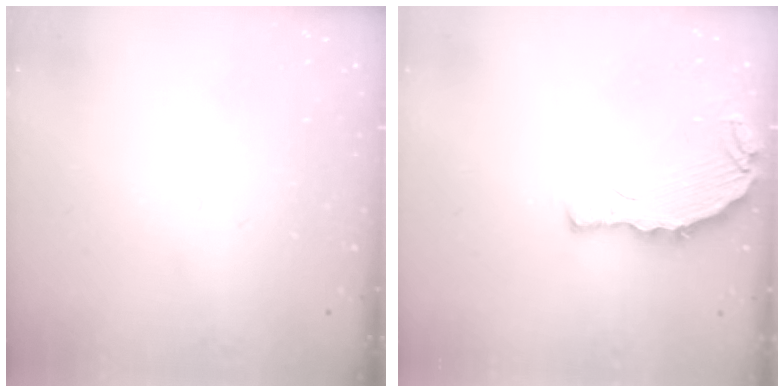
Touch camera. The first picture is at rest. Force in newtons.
{"total": 7.5, "press": 6.0, "slide": 4.5}